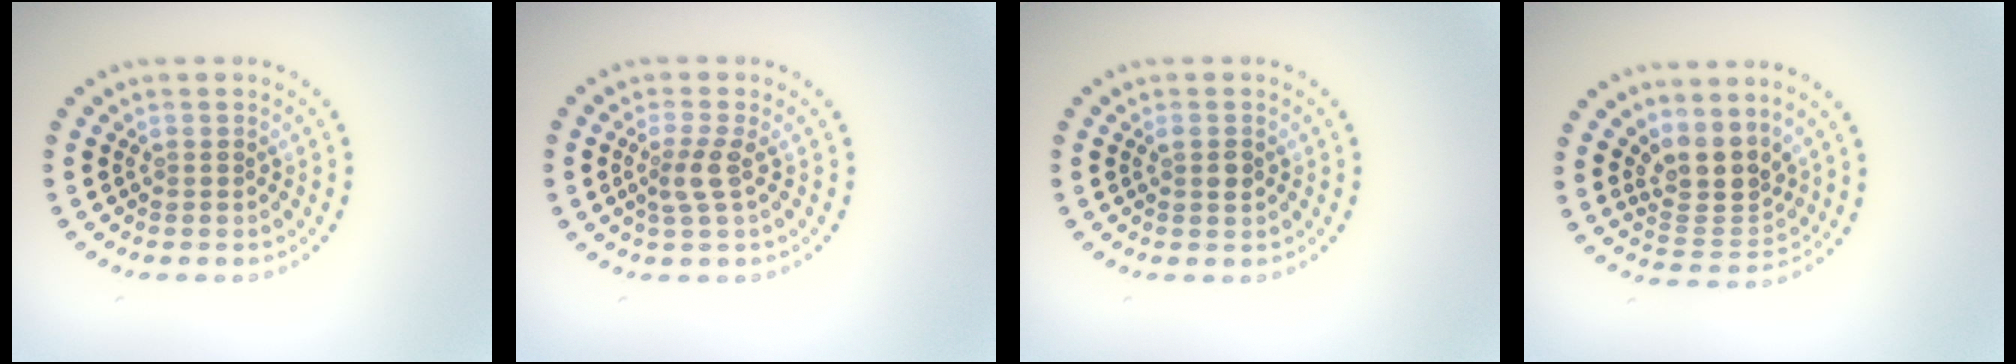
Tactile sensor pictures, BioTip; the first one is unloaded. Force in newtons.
{"total": 2.0, "press": 1.6, "slide": 1.2}
{"total": 1.1, "press": 1.0, "slide": 0.4}
{"total": 3.9, "press": 3.3, "slide": 2.2}